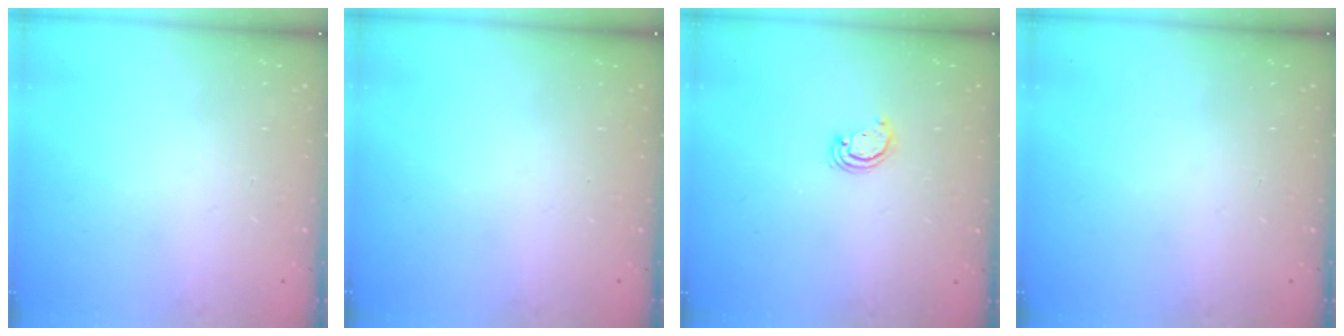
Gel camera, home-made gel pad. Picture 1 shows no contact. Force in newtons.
{"total": 0.0}
{"total": 2.5, "press": 2.5, "slide": 0.2}
{"total": 0.0}